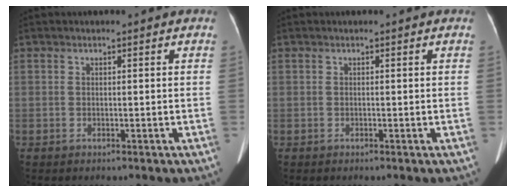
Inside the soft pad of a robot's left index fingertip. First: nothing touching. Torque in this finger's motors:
{"motor_torque": [-0.77, 0.17, -0.39, -0.02]}